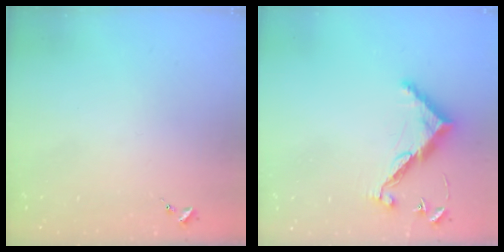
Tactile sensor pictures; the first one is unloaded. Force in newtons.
{"total": 10.6, "press": 10.6, "slide": 0.4}